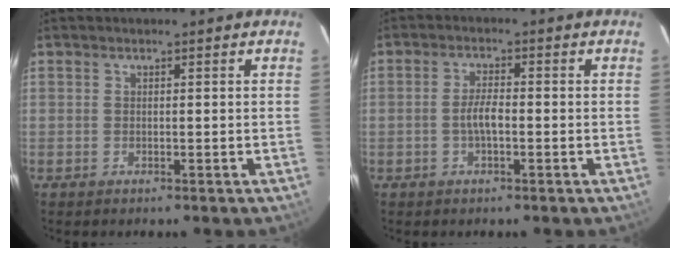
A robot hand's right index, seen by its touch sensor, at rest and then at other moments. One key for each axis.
{"total": 3.5, "fx": -0.9, "fy": 1.0, "fz": 3.2, "tx": -0.064, "ty": 0.003, "tz": -0.016}